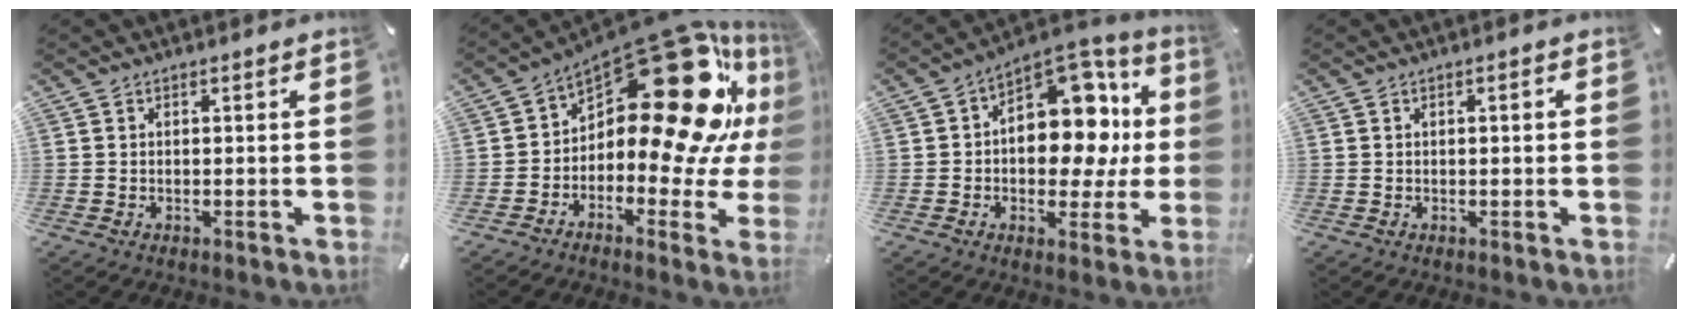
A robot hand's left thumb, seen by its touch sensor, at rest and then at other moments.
{"total": 24.5, "force": [9.9, 12.0, 19.0], "torque": [-0.259, -0.085, 0.164]}
{"total": 15.8, "force": [2.9, 11.1, 10.8], "torque": [-0.128, -0.038, 0.054]}
{"total": 1.3, "force": [0.1, 0.4, 1.3], "torque": [-0.023, 0.005, 0.000]}